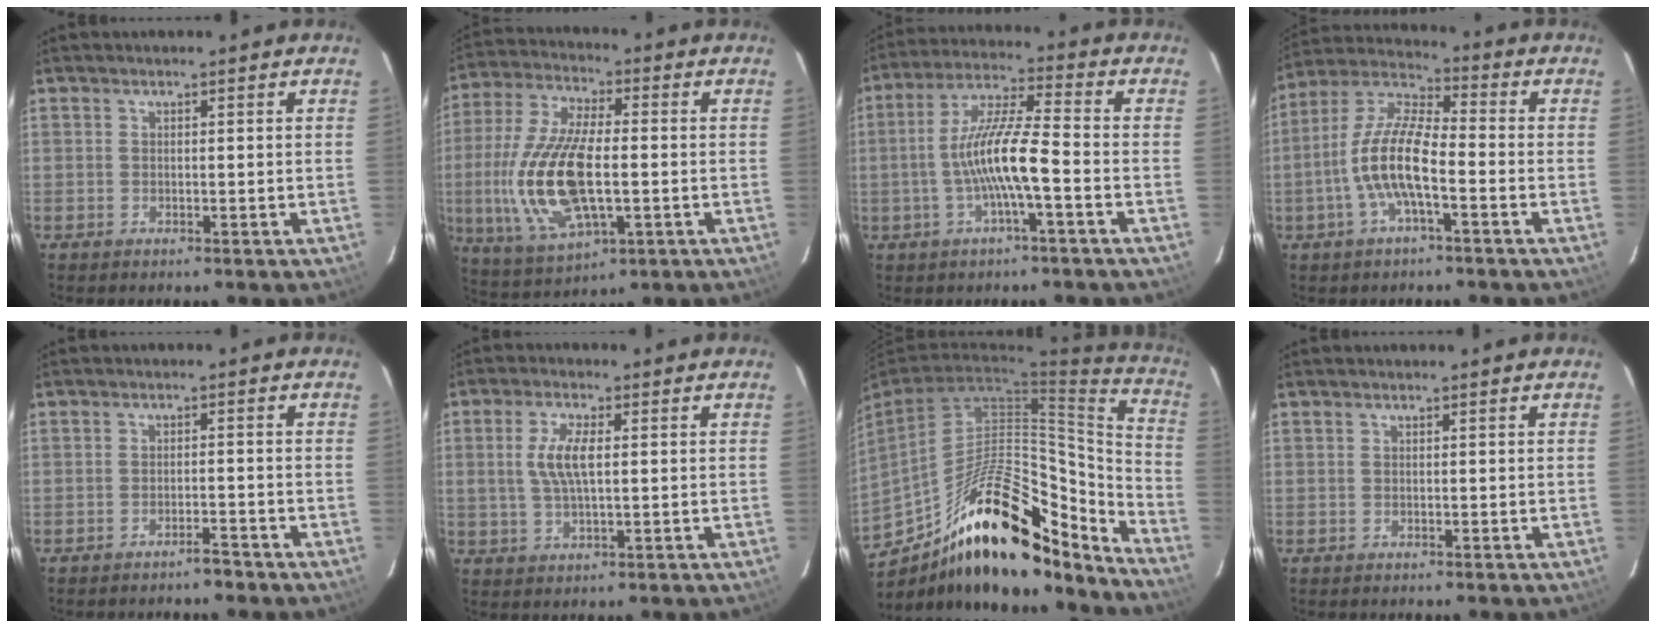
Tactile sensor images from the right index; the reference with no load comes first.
{"total": 18.6, "force": [-2.6, 7.5, 16.8], "torque": [-0.362, -0.009, -0.041]}
{"total": 10.6, "force": [-2.9, 0.9, 10.2], "torque": [-0.205, 0.009, -0.056]}
{"total": 11.8, "force": [-3.6, 3.3, 10.7], "torque": [-0.225, 0.005, -0.072]}
{"total": 2.4, "force": [-2.2, 0.5, 0.9], "torque": [-0.023, 0.002, -0.029]}
{"total": 6.3, "force": [0.9, 2.2, 5.8], "torque": [-0.116, 0.004, 0.020]}
{"total": 25.3, "force": [-17.5, 9.8, 15.4], "torque": [-0.229, 0.027, -0.260]}
{"total": 0.0}